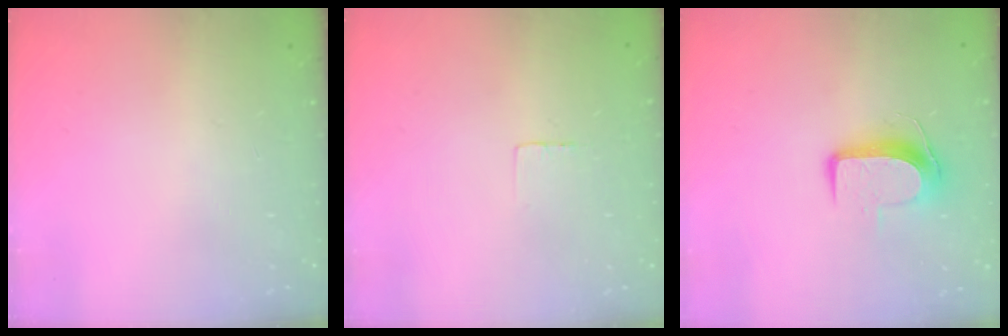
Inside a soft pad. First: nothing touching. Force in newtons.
{"total": 2.3, "press": 2.3, "slide": 0.1}
{"total": 8.8, "press": 8.8, "slide": 0.6}